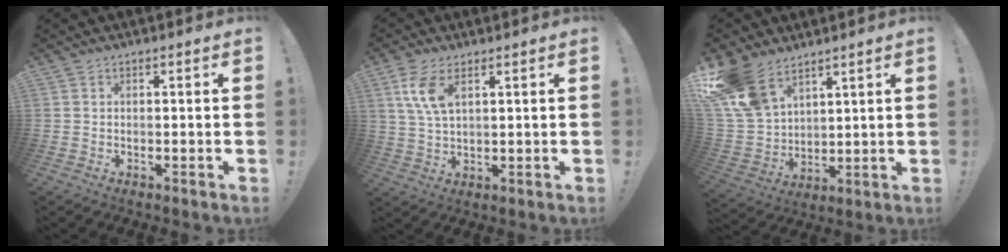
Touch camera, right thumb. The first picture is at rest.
{"total": 8.1, "force": [3.7, 3.6, 6.2], "torque": [-0.121, -0.015, 0.063]}
{"total": 15.5, "force": [10.6, 8.9, 6.9], "torque": [-0.149, -0.063, 0.208]}